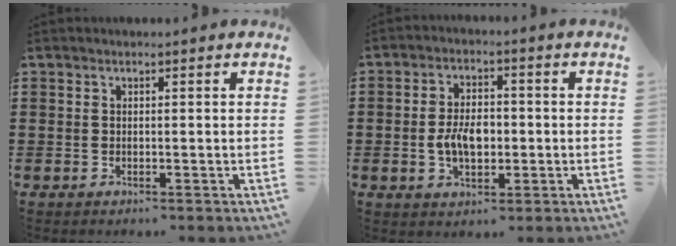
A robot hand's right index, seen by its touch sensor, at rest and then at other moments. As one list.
[{"total": 5.5, "force": [-0.8, 3.1, 4.4], "torque": [-0.089, 0.000, -0.020]}]